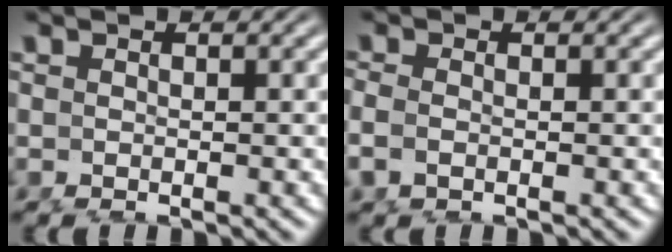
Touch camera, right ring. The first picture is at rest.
{"total": 1.6, "force": [-0.3, 0.8, 1.4], "torque": [-0.036, -0.004, -0.002]}